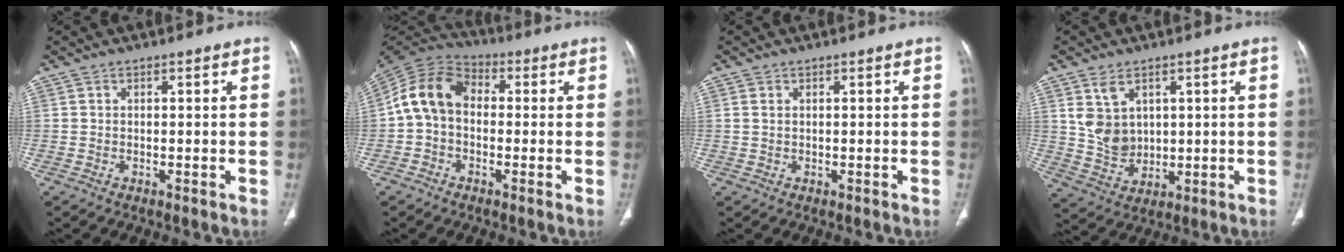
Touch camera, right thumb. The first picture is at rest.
{"total": 10.8, "force": [-0.2, 8.1, 7.1], "torque": [-0.125, 0.033, -0.020]}
{"total": 1.1, "force": [0.4, 0.7, 0.7], "torque": [-0.018, 0.002, 0.012]}
{"total": 7.2, "force": [2.9, 5.3, 4.0], "torque": [-0.062, -0.018, 0.074]}